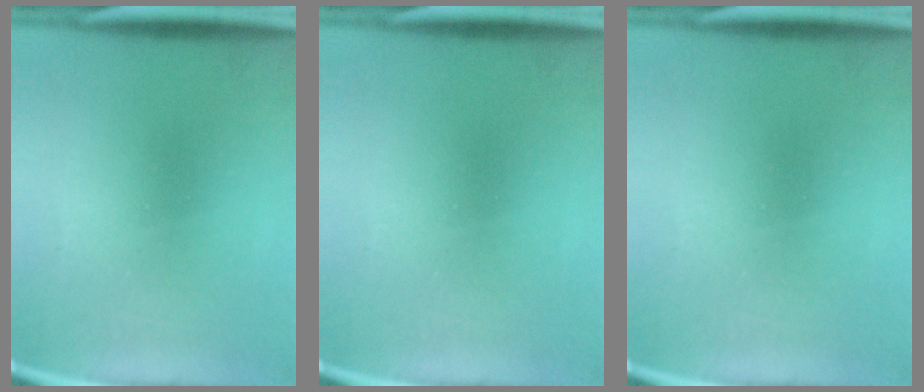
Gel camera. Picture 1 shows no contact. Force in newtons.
{"total": 0.0}
{"total": 0.0}